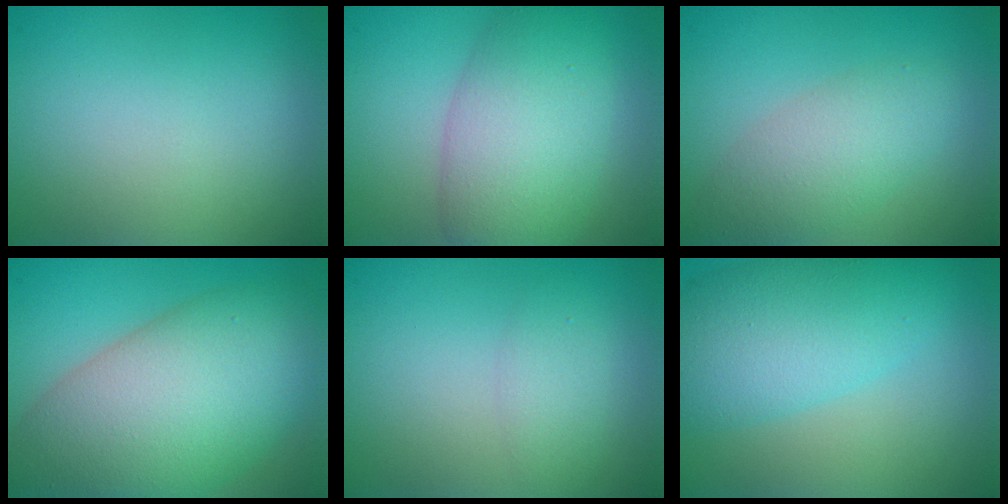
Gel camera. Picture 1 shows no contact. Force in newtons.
{"total": 7.4, "press": 7.4, "slide": 0.3}
{"total": 3.9, "press": 3.9, "slide": 0.2}
{"total": 13.2, "press": 13.2, "slide": 0.6}
{"total": 1.7, "press": 1.7, "slide": 0.1}
{"total": 7.4, "press": 7.4, "slide": 0.3}